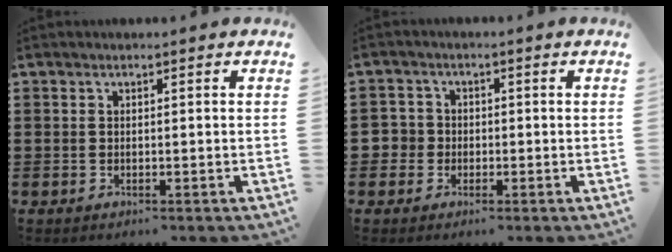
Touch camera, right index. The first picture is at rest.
{"total": 2.9, "force": [-0.8, 2.8, 0.4], "torque": [-0.029, 0.003, -0.023]}